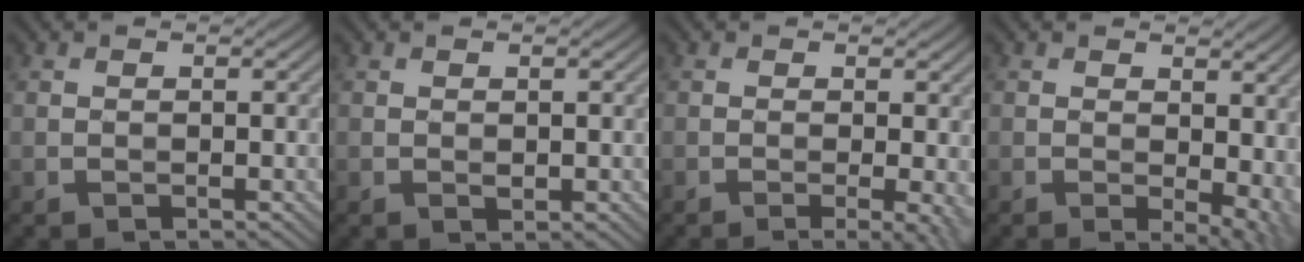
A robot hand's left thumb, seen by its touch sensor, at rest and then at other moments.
{"total": 0.6, "force": [0.1, 0.4, 0.4], "torque": [-0.006, 0.000, 0.002]}
{"total": 3.9, "force": [-0.9, 0.9, 3.7], "torque": [-0.054, -0.002, -0.012]}
{"total": 6.4, "force": [0.4, 3.4, 5.4], "torque": [-0.066, -0.005, 0.014]}